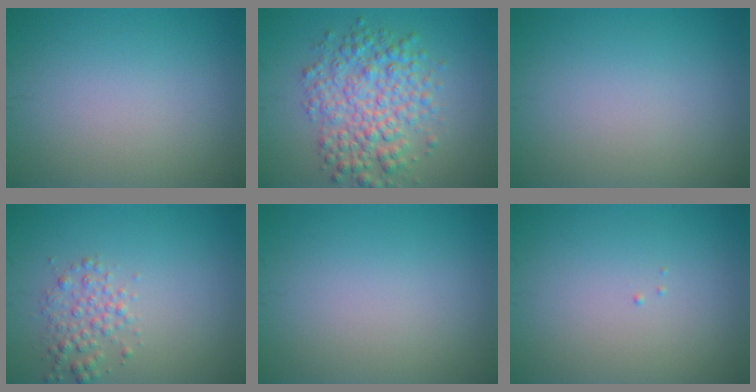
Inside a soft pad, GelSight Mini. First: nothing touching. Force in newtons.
{"total": 5.9, "press": 5.9, "slide": 0.0}
{"total": 0.0}
{"total": 2.2, "press": 2.2, "slide": 0.0}
{"total": 0.0}
{"total": 0.0}